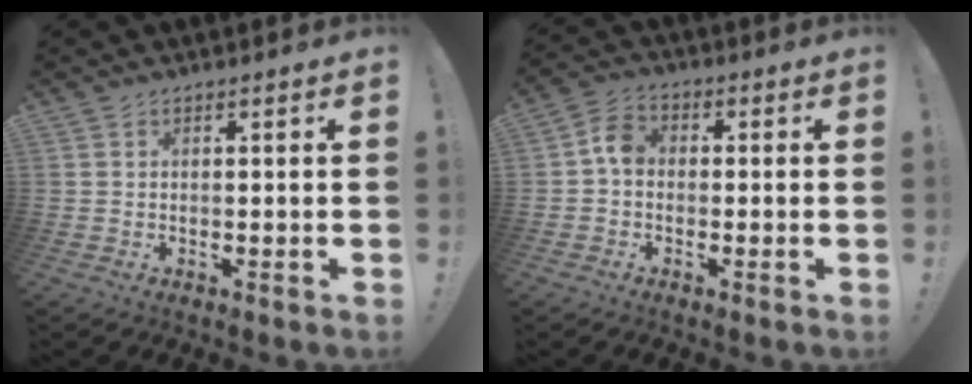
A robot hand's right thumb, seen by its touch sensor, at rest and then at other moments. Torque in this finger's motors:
{"motor_torque": [1.05, 0.79, 0.54, 0.06, 0.00]}